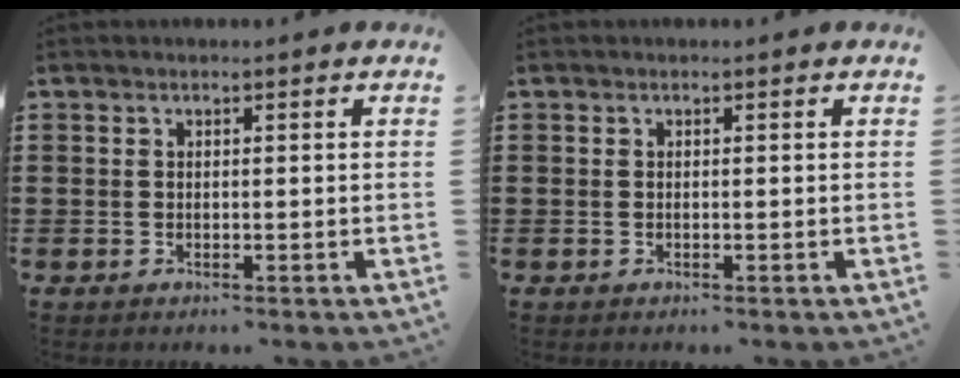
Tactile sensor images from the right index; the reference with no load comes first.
{"total": 0.0}